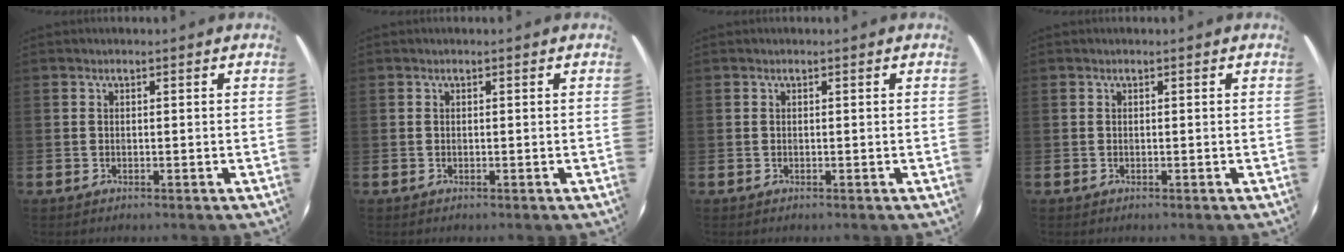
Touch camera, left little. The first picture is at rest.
{"total": 0.0}
{"total": 0.0}
{"total": 0.0}